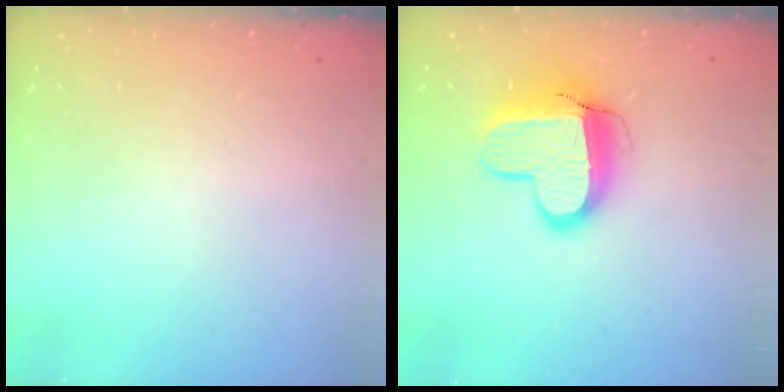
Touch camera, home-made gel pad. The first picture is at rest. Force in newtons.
{"total": 12.8, "press": 12.8, "slide": 1.3}